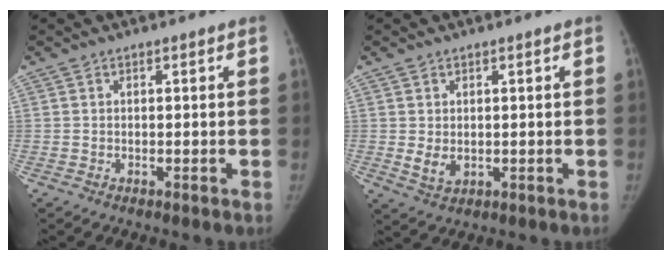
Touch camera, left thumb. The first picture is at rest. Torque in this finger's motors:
{"motor_torque": [0.01, 0.01, 0.26, -0.14, 0.00]}